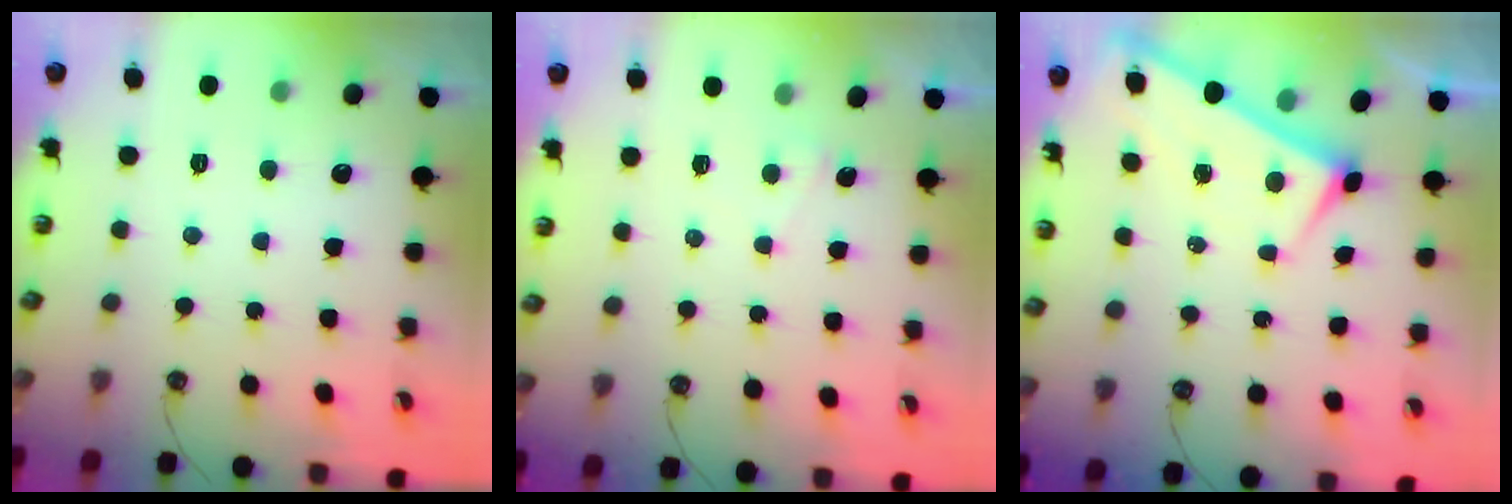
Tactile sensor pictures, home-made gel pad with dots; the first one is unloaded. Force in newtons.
{"total": 2.6, "press": 2.6, "slide": 0.1}
{"total": 1.3, "press": 1.2, "slide": 0.3}